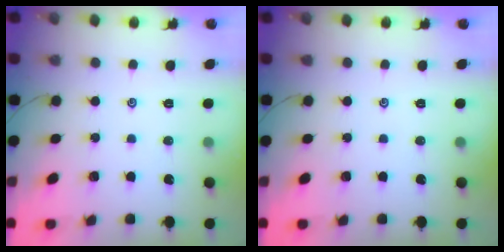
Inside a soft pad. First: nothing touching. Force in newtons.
{"total": 0.0}